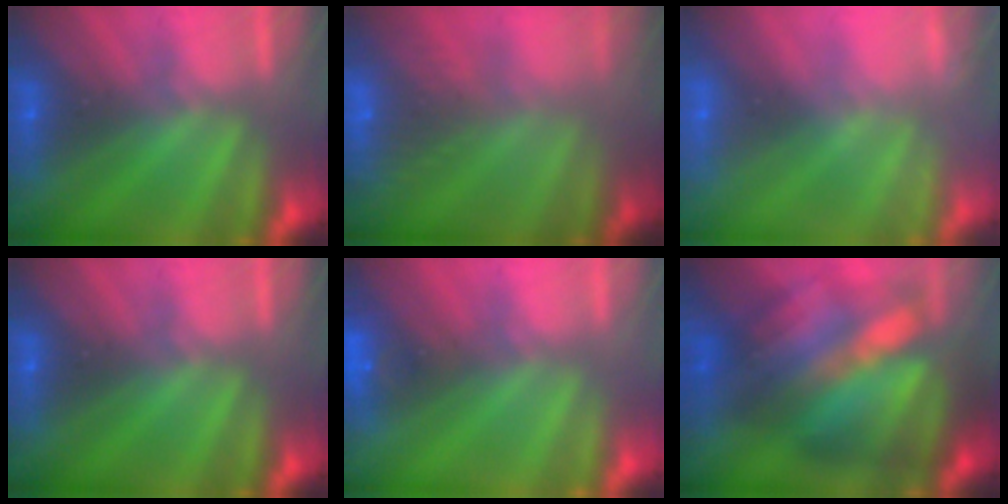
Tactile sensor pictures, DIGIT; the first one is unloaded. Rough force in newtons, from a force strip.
{"total": 5.8}
{"total": 2.4}
{"total": 0.0}
{"total": 4.8}
{"total": 7.1}